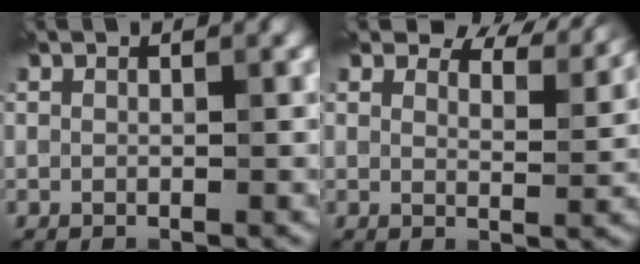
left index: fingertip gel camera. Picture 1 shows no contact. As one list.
[{"total": 6.8, "force": [5.9, 2.1, 2.7], "torque": [-0.038, 0.005, 0.069]}]